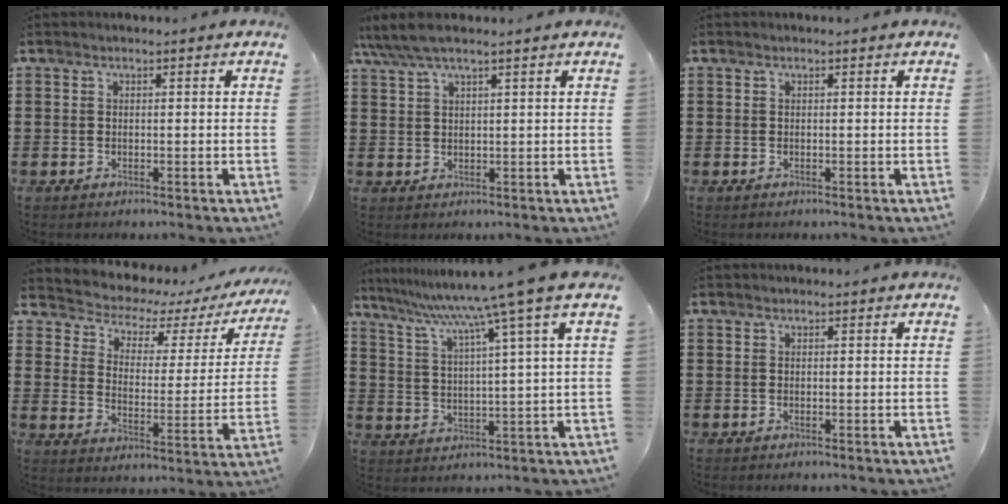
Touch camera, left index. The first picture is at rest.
{"total": 4.3, "force": [2.9, 0.4, 3.1], "torque": [-0.065, 0.004, 0.054]}
{"total": 0.0}
{"total": 3.7, "force": [3.2, 1.6, 1.0], "torque": [-0.043, -0.030, 0.045]}
{"total": 9.4, "force": [6.6, -2.1, 6.3], "torque": [-0.148, -0.044, 0.099]}
{"total": 0.0}